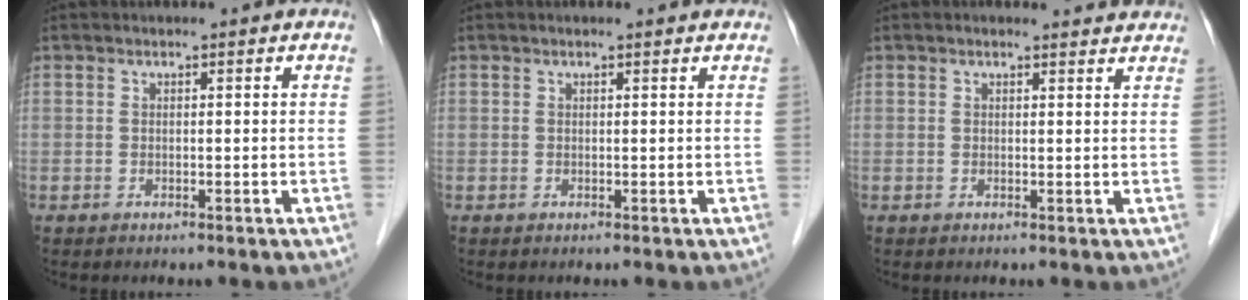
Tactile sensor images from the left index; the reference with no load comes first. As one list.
[{"total": 1.0, "force": [0.9, 0.1, 0.4], "torque": [-0.013, 0.004, 0.007]}, {"total": 3.3, "force": [3.2, 0.7, 0.6], "torque": [-0.010, 0.000, 0.022]}]